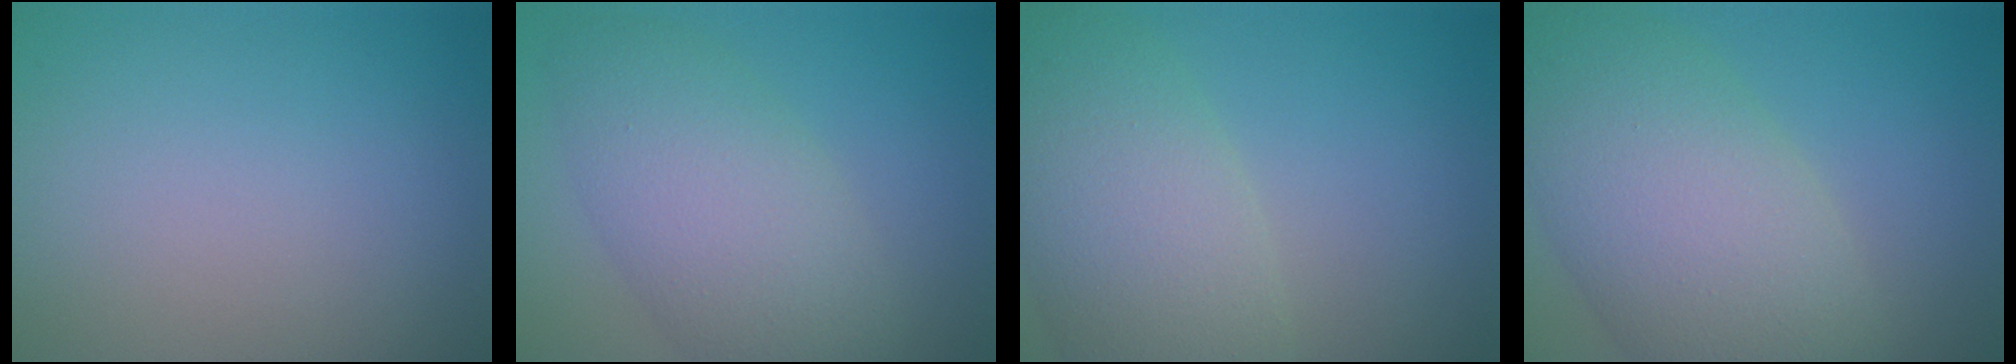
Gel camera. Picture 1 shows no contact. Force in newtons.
{"total": 6.7, "press": 6.7, "slide": 0.1}
{"total": 7.6, "press": 7.6, "slide": 0.7}
{"total": 10.1, "press": 10.1, "slide": 0.3}